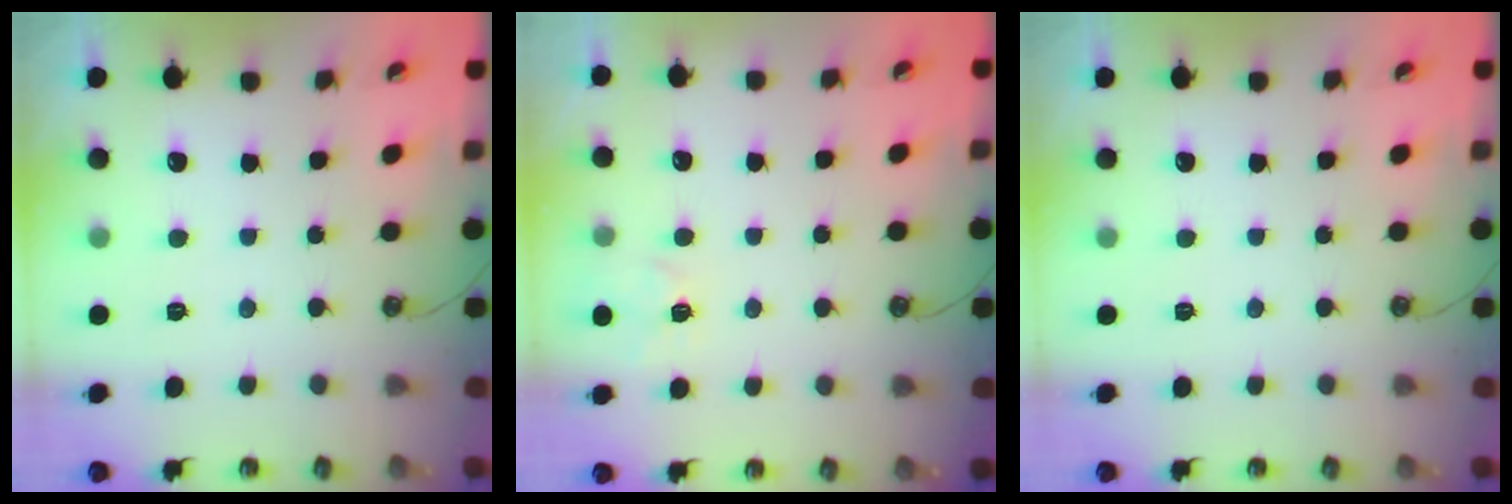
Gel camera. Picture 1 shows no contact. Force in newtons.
{"total": 4.2, "press": 4.1, "slide": 0.5}
{"total": 0.0}